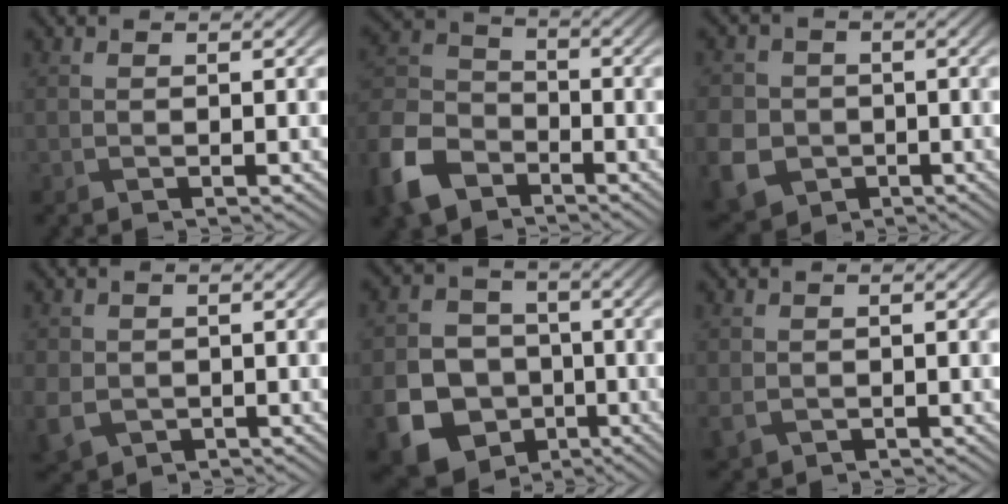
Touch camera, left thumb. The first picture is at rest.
{"total": 11.2, "force": [-6.9, 7.1, 5.3], "torque": [-0.144, -0.018, -0.159]}
{"total": 8.4, "force": [-2.3, 7.4, 3.2], "torque": [-0.108, -0.034, -0.063]}
{"total": 4.5, "force": [-1.1, 3.8, 2.0], "torque": [-0.070, -0.019, -0.023]}
{"total": 14.2, "force": [-5.2, 12.1, 5.2], "torque": [-0.140, -0.071, -0.101]}
{"total": 2.2, "force": [-0.6, 1.9, 1.0], "torque": [-0.033, -0.011, -0.012]}